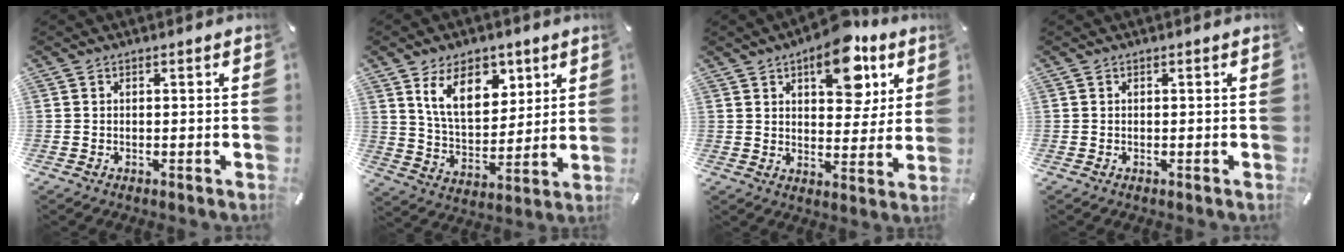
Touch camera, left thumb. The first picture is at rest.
{"total": 13.2, "force": [7.3, 8.1, 7.5], "torque": [-0.127, -0.021, 0.132]}
{"total": 14.2, "force": [7.5, 7.4, 9.5], "torque": [-0.112, -0.032, 0.122]}
{"total": 0.0}